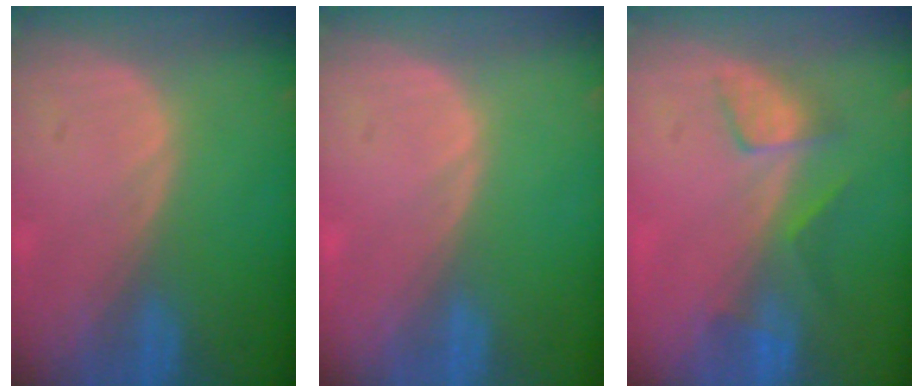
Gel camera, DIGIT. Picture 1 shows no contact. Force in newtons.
{"total": 0.0}
{"total": 4.2, "press": 4.1, "slide": 1.3}